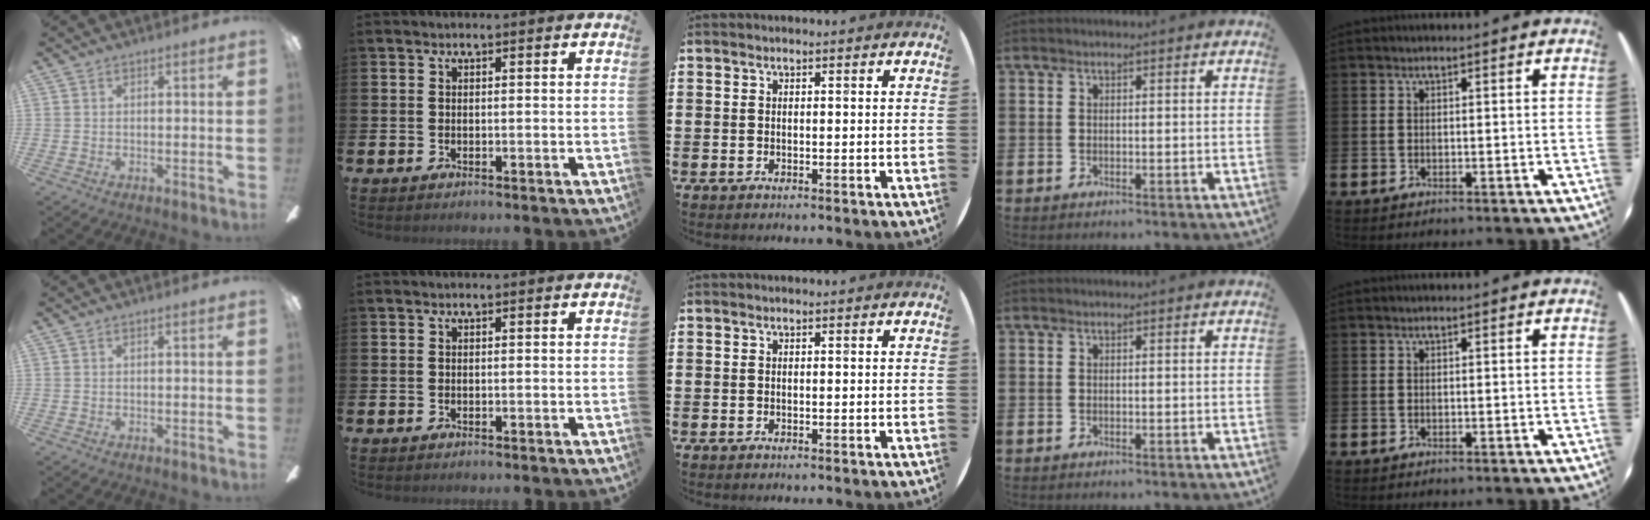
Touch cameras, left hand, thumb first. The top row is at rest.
{}